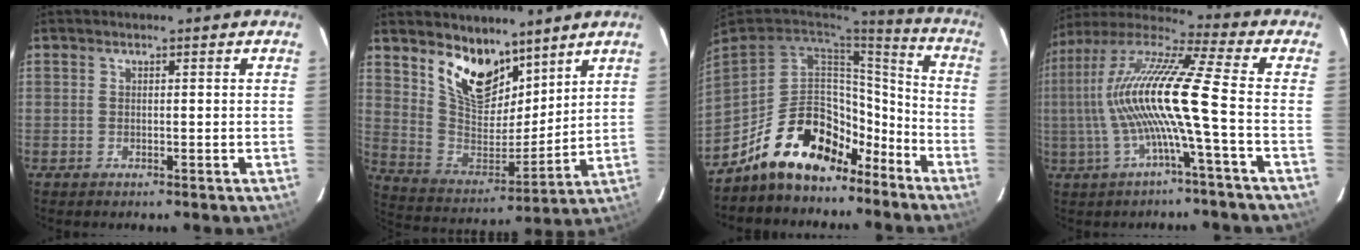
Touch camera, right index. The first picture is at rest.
{"total": 14.5, "force": [10.1, 7.1, 7.6], "torque": [-0.147, -0.009, 0.195]}
{"total": 19.7, "force": [-14.8, 8.7, 9.7], "torque": [-0.184, 0.036, -0.231]}
{"total": 15.9, "force": [-2.4, -0.7, 15.7], "torque": [-0.288, 0.000, -0.045]}